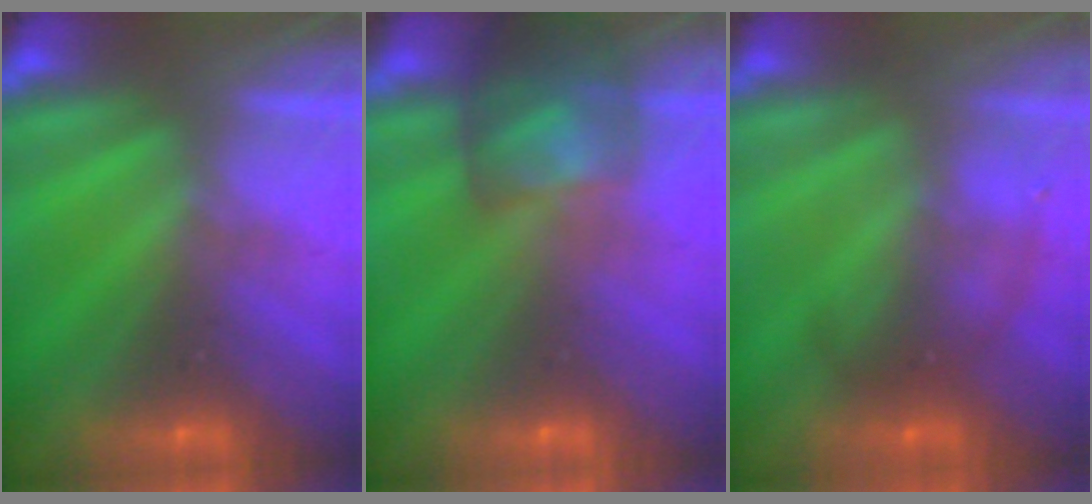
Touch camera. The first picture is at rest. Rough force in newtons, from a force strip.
{"total": 7.7}
{"total": 1.2}